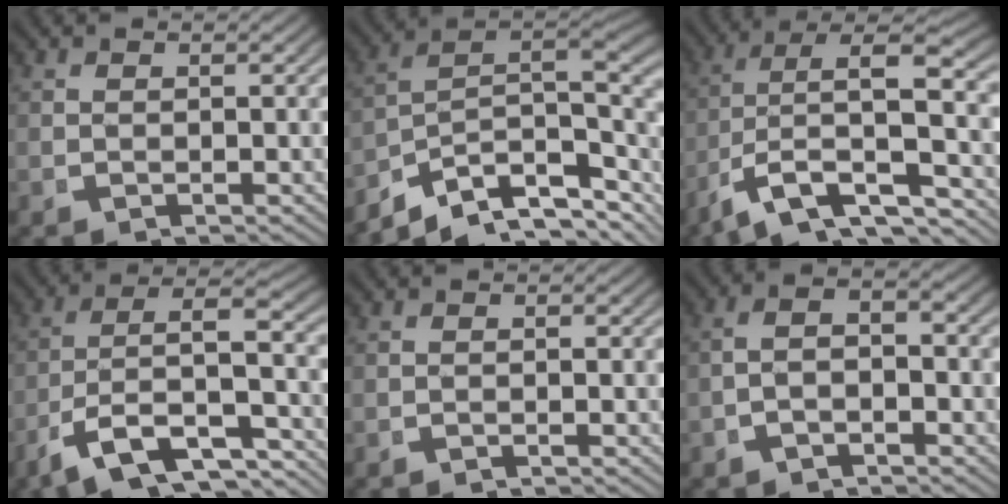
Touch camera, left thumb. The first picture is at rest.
{"total": 14.1, "force": [-1.9, 9.4, 10.3], "torque": [-0.159, -0.029, -0.030]}
{"total": 9.0, "force": [-2.9, 4.9, 7.0], "torque": [-0.138, -0.030, -0.030]}
{"total": 11.1, "force": [-4.8, 6.6, 7.6], "torque": [-0.178, -0.051, -0.056]}
{"total": 0.6, "force": [-0.6, 0.0, 0.1], "torque": [0.001, 0.001, -0.012]}
{"total": 3.0, "force": [-1.0, 1.7, 2.3], "torque": [-0.039, 0.003, -0.022]}